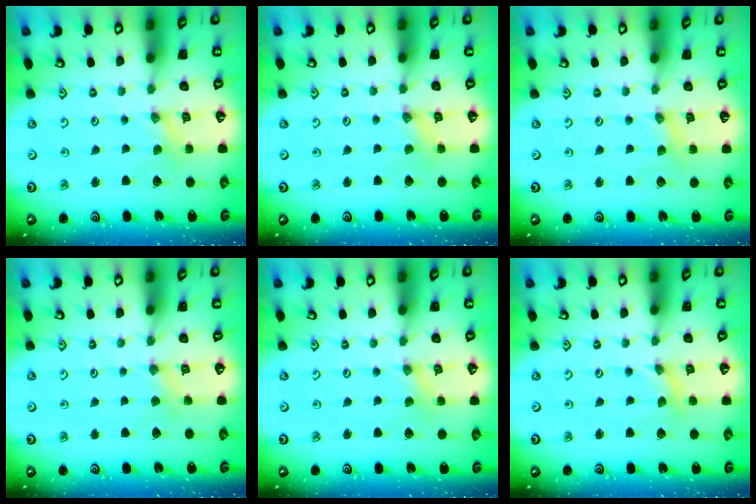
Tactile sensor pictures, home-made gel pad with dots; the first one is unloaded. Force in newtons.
{"total": 0.0}
{"total": 1.4, "press": 1.4, "slide": 0.3}
{"total": 2.9, "press": 2.8, "slide": 0.6}
{"total": 0.7, "press": 0.7, "slide": 0.1}
{"total": 0.0}